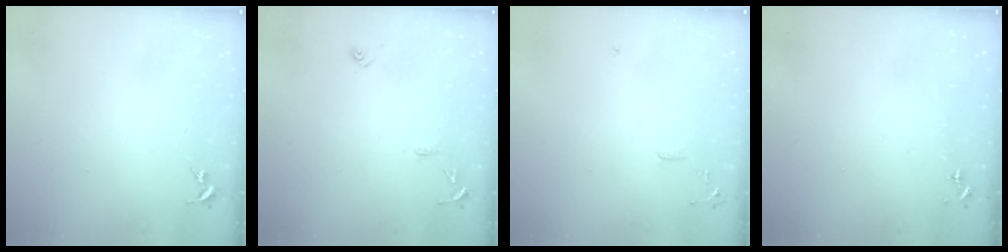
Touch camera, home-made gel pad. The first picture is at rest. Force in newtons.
{"total": 9.0, "press": 8.9, "slide": 0.8}
{"total": 6.0, "press": 6.0, "slide": 0.7}
{"total": 0.0}